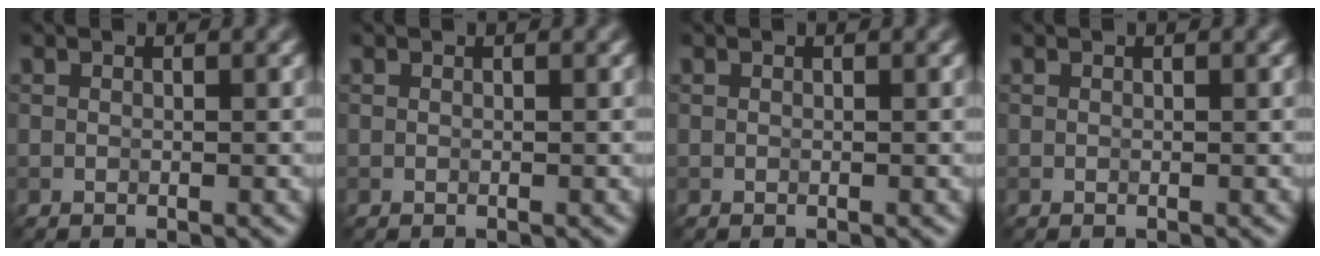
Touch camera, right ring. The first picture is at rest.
{"total": 0.0}
{"total": 0.0}
{"total": 0.0}